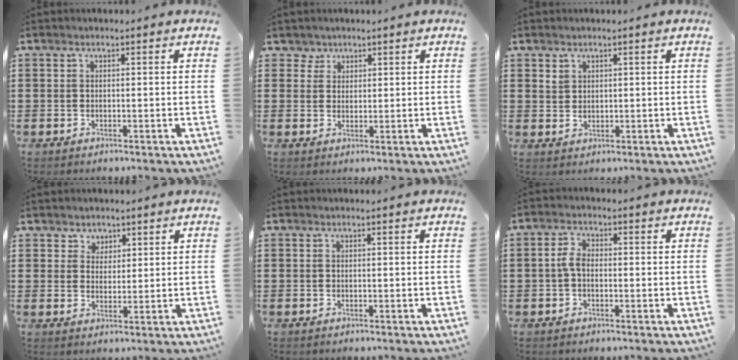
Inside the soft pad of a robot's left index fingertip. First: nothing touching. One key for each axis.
{"total": 2.9, "fx": 1.6, "fy": 2.4, "fz": 0.0, "tx": -0.005, "ty": 0.005, "tz": 0.028}
{"total": 1.6, "fx": 1.0, "fy": 1.2, "fz": 0.5, "tx": -0.012, "ty": 0.004, "tz": 0.019}
{"total": 2.9, "fx": 1.9, "fy": 2.2, "fz": -0.1, "tx": -0.003, "ty": 0.007, "tz": 0.032}
{"total": 0.0}
{"total": 3.1, "fx": -0.5, "fy": 1.8, "fz": 2.5, "tx": -0.065, "ty": 0.001, "tz": -0.013}